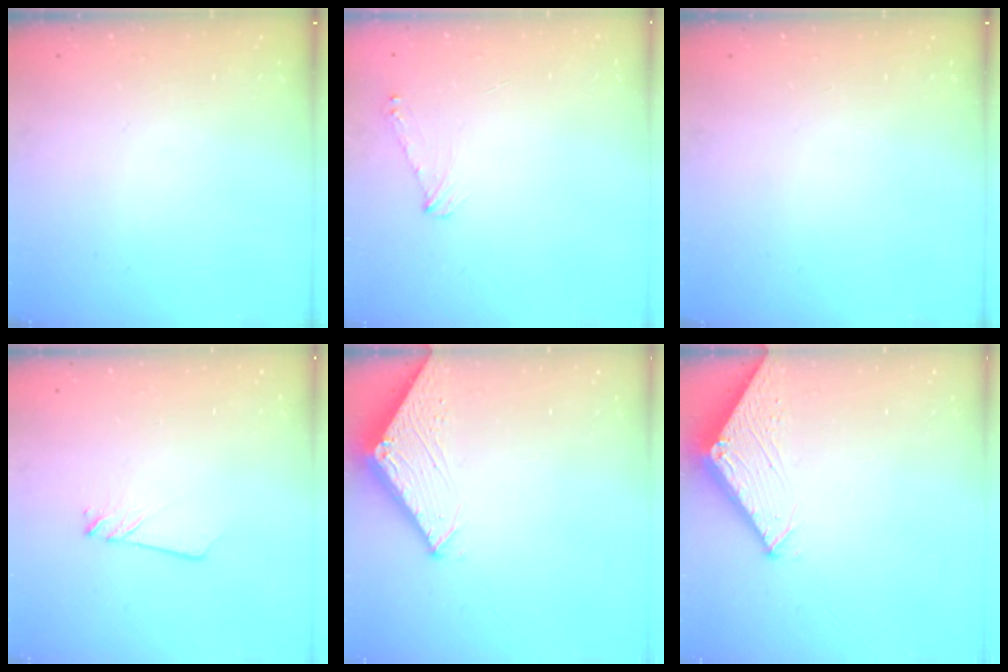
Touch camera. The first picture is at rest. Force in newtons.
{"total": 5.1, "press": 5.1, "slide": 0.5}
{"total": 0.0}
{"total": 1.7, "press": 1.7, "slide": 0.1}
{"total": 2.8, "press": 2.8, "slide": 0.3}
{"total": 2.8, "press": 2.8, "slide": 0.3}